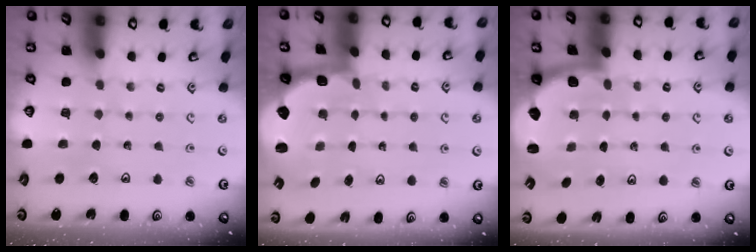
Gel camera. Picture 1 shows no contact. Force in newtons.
{"total": 2.8, "press": 1.7, "slide": 2.2}
{"total": 2.4, "press": 2.1, "slide": 1.3}